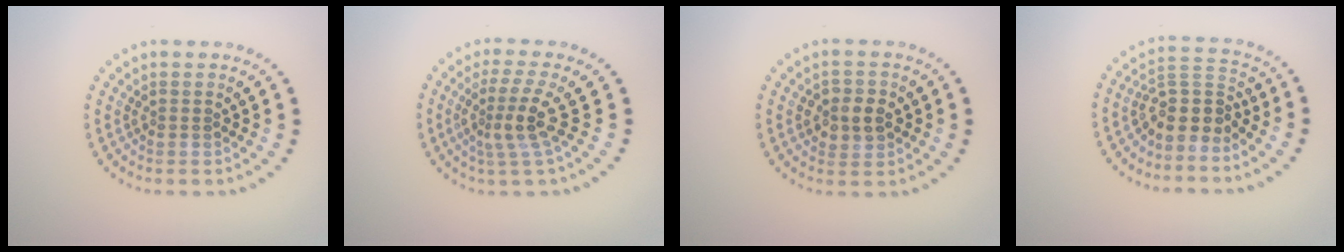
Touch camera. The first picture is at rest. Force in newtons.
{"total": 3.1, "press": 2.3, "slide": 2.1}
{"total": 2.8, "press": 2.7, "slide": 0.5}
{"total": 3.8, "press": 3.0, "slide": 2.4}